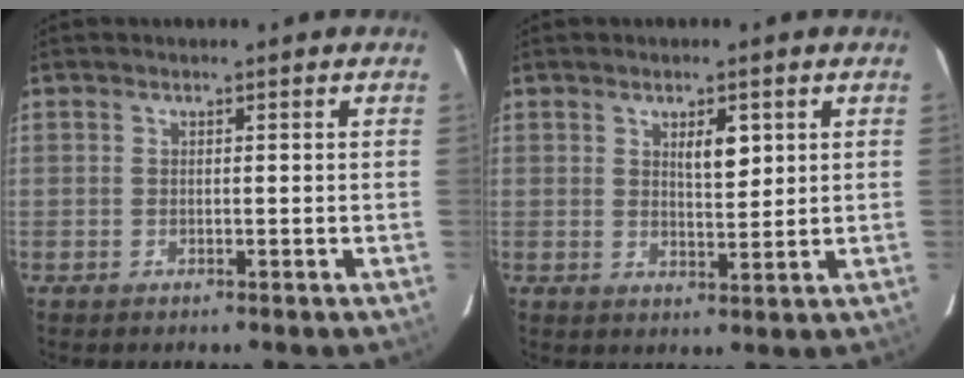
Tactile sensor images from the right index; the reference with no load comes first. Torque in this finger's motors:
{"motor_torque": [0.23, 0.04, 0.13, 0.03]}